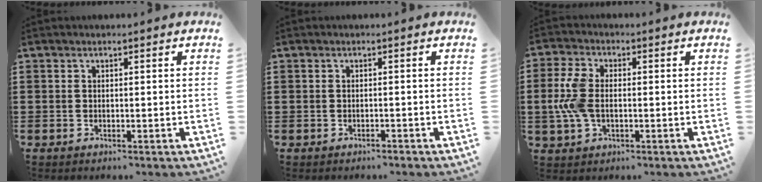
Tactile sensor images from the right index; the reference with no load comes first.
{"total": 0.7, "force": [-0.6, 0.3, -0.1], "torque": [0.000, 0.003, -0.015]}
{"total": 6.7, "force": [-0.4, 4.1, 5.3], "torque": [-0.135, 0.001, -0.015]}